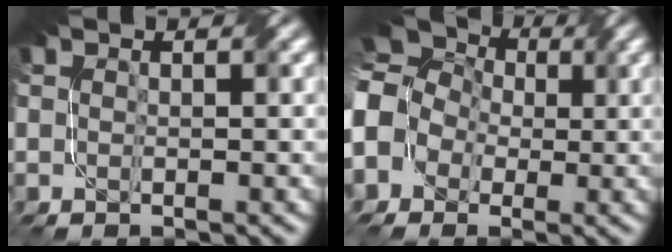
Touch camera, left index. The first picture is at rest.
{"total": 11.9, "force": [0.1, 10.4, 5.8], "torque": [-0.141, 0.025, -0.048]}